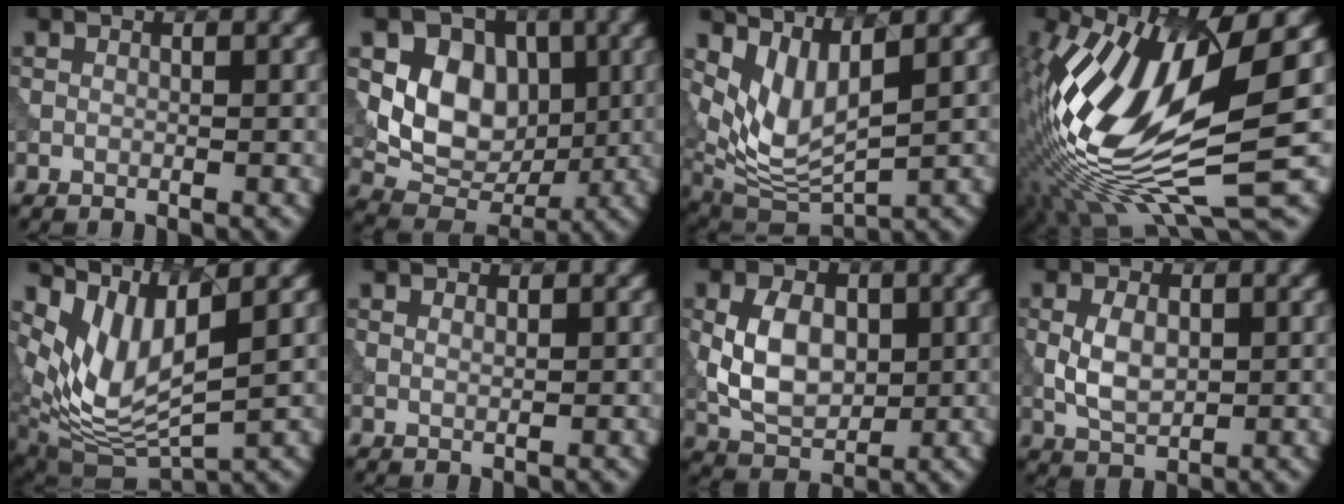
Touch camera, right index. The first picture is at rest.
{"total": 7.6, "force": [0.9, 5.9, 4.8], "torque": [-0.082, -0.007, 0.016]}
{"total": 5.8, "force": [2.7, 2.4, 4.5], "torque": [-0.102, -0.016, 0.063]}
{"total": 15.0, "force": [1.5, 4.9, 14.0], "torque": [-0.297, -0.001, 0.035]}
{"total": 6.5, "force": [2.8, 2.6, 5.3], "torque": [-0.119, -0.011, 0.064]}
{"total": 0.5, "force": [0.5, 0.1, 0.1], "torque": [-0.002, 0.001, 0.012]}
{"total": 5.8, "force": [0.2, 3.9, 4.3], "torque": [-0.084, 0.000, 0.005]}
{"total": 3.2, "force": [0.0, 1.9, 2.6], "torque": [-0.059, 0.003, 0.003]}